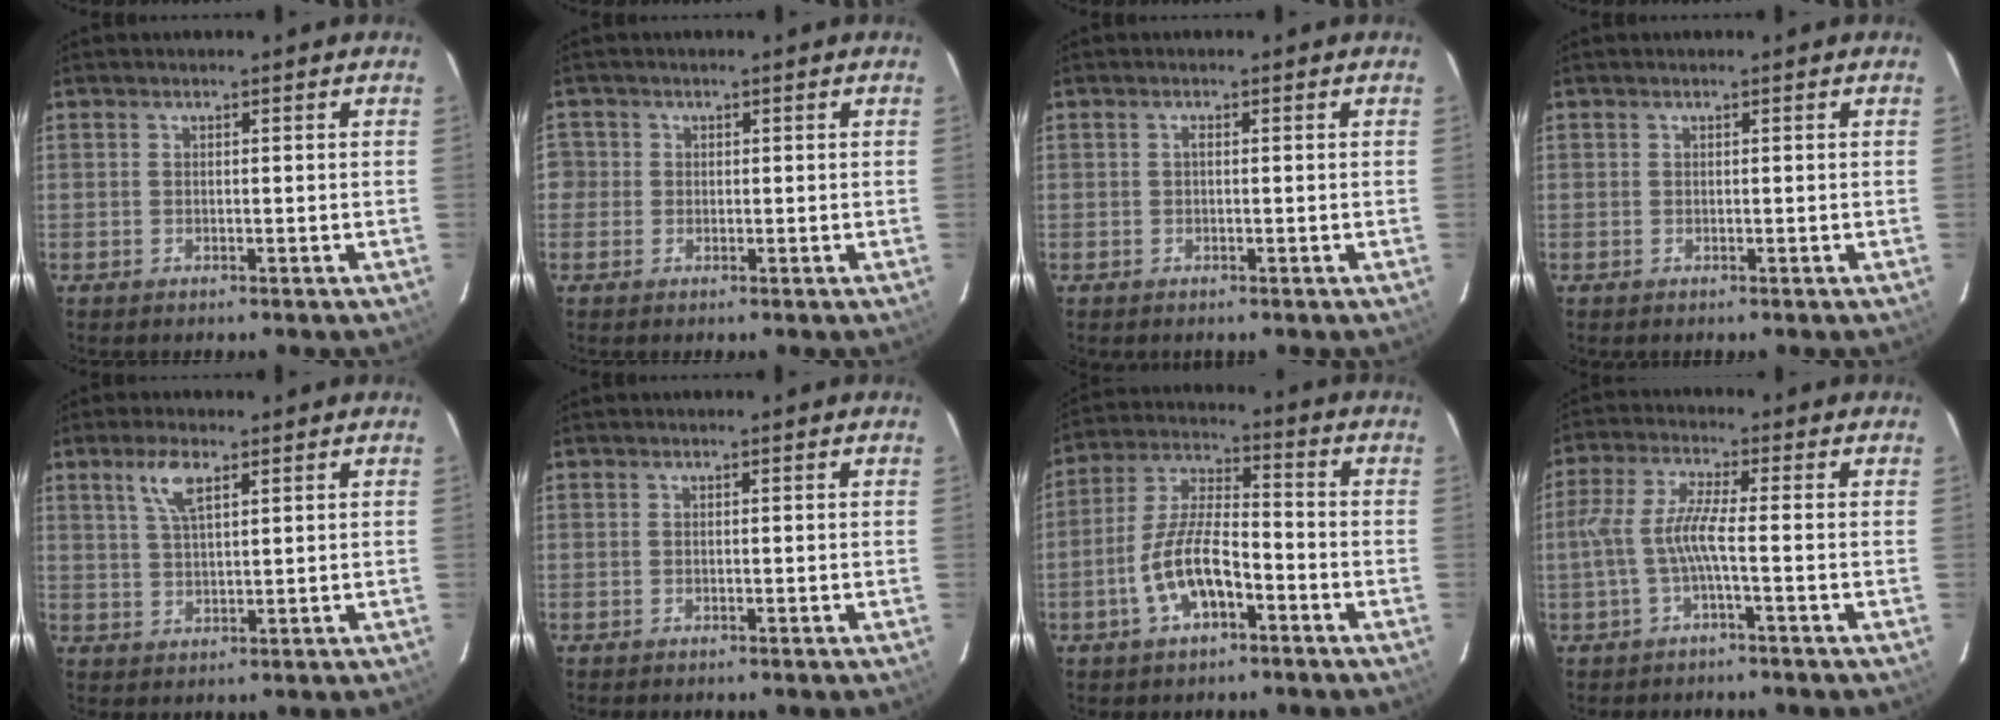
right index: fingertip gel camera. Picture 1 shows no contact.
{"total": 2.5, "force": [-0.4, 2.5, 0.2], "torque": [0.001, 0.010, -0.010]}
{"total": 0.7, "force": [-0.1, 0.3, 0.6], "torque": [-0.010, 0.006, -0.003]}
{"total": 0.0}
{"total": 5.3, "force": [2.8, 1.7, 4.1], "torque": [-0.079, 0.008, 0.058]}
{"total": 0.0}
{"total": 11.2, "force": [-4.8, 4.4, 9.1], "torque": [-0.189, 0.009, -0.088]}
{"total": 6.0, "force": [-1.8, 0.4, 5.8], "torque": [-0.132, 0.006, -0.031]}